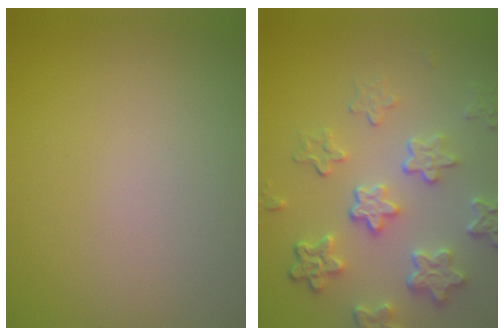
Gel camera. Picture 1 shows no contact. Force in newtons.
{"total": 5.9, "press": 4.4, "slide": 4.0}